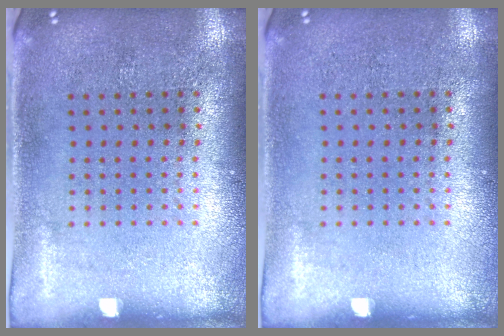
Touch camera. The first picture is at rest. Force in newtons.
{"total": 0.0}